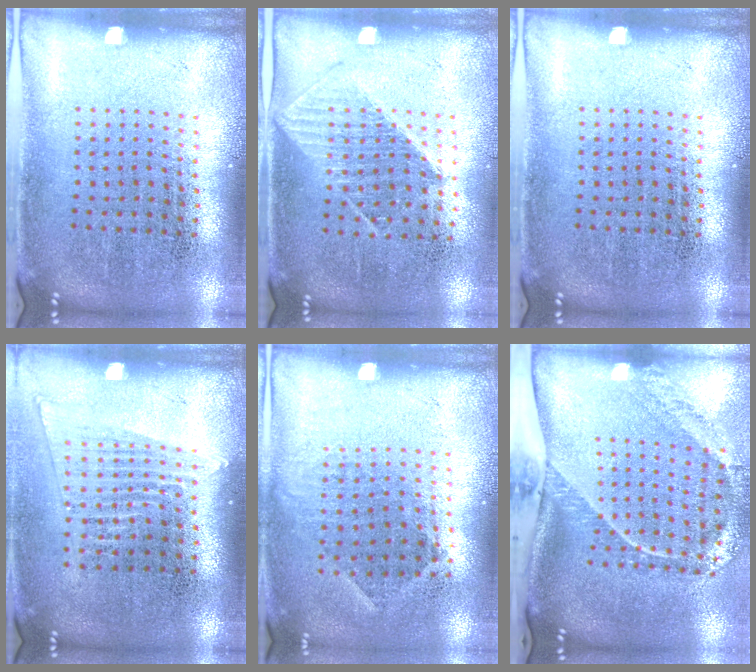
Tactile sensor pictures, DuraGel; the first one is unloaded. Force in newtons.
{"total": 0.9, "press": 0.8, "slide": 0.4}
{"total": 0.0}
{"total": 1.4, "press": 1.3, "slide": 0.6}
{"total": 0.9, "press": 0.8, "slide": 0.5}
{"total": 2.7, "press": 1.8, "slide": 2.0}